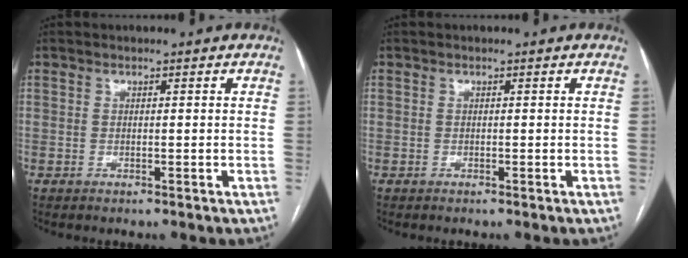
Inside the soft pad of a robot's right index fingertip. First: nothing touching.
{"total": 0.0}